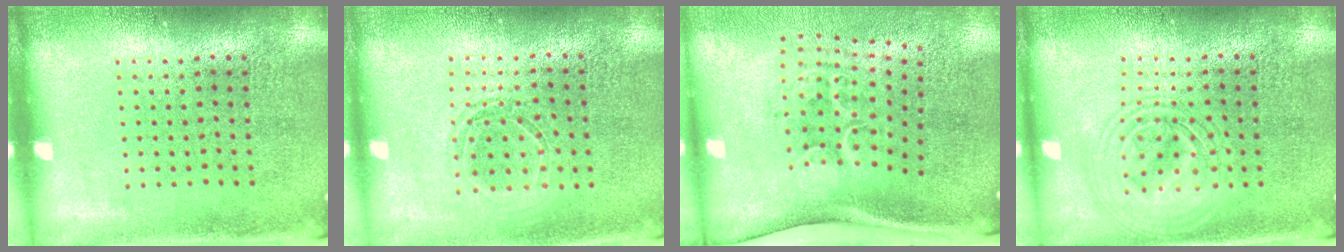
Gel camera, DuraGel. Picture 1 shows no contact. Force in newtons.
{"total": 1.4, "press": 1.2, "slide": 0.7}
{"total": 2.2, "press": 1.3, "slide": 1.8}
{"total": 2.8, "press": 2.8, "slide": 0.4}